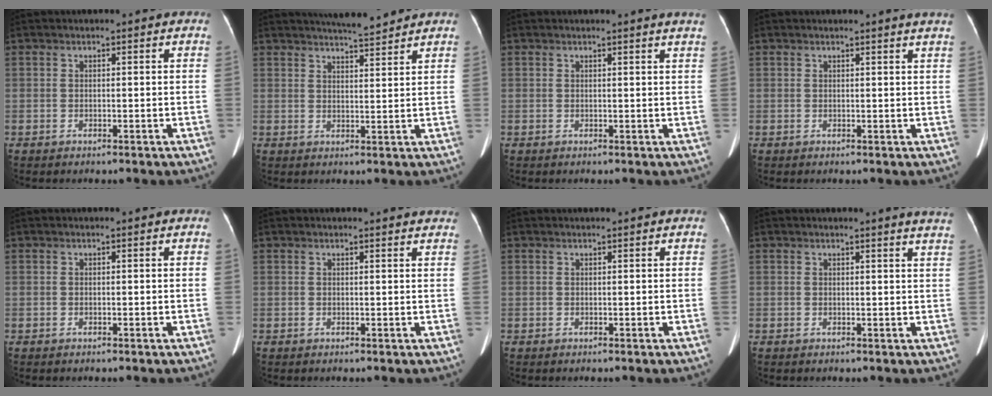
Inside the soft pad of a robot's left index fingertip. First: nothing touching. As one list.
[{"total": 6.8, "force": [6.3, 0.3, 2.5], "torque": [-0.043, 0.007, 0.093]}, {"total": 2.0, "force": [1.8, -0.6, 0.7], "torque": [-0.018, -0.009, 0.015]}, {"total": 2.5, "force": [2.4, -0.5, 0.8], "torque": [-0.013, -0.004, 0.017]}, {"total": 0.0}, {"total": 5.1, "force": [4.9, 0.5, 1.2], "torque": [-0.011, 0.004, 0.037]}, {"total": 1.2, "force": [1.1, -0.1, 0.5], "torque": [-0.005, 0.016, 0.021]}, {"total": 5.3, "force": [5.0, -0.3, 1.9], "torque": [-0.021, -0.012, 0.030]}]